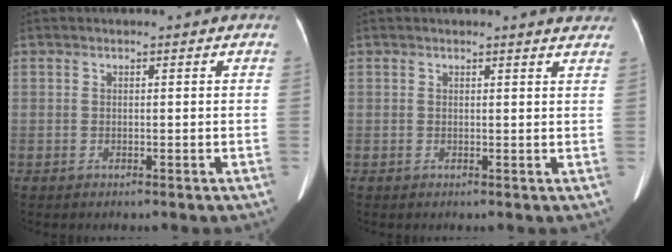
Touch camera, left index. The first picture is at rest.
{"total": 3.6, "force": [3.4, 0.2, 1.0], "torque": [-0.014, -0.011, 0.020]}